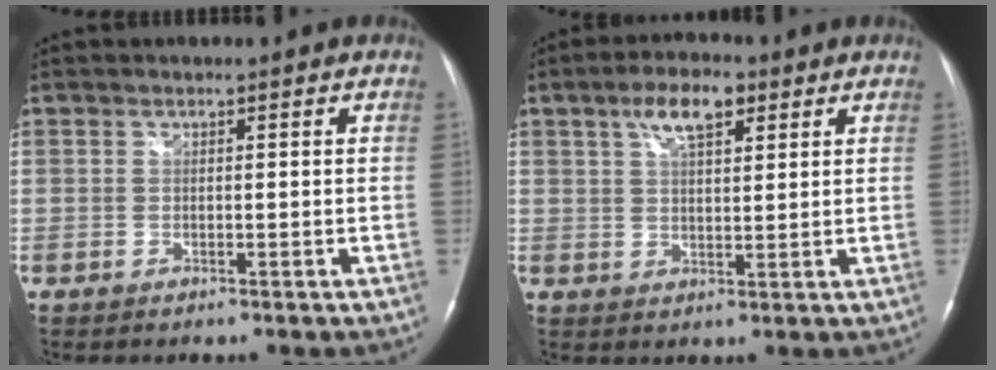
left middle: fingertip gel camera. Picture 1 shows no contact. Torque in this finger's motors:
{"motor_torque": [0.43, 0.13, -0.05, 0.02]}